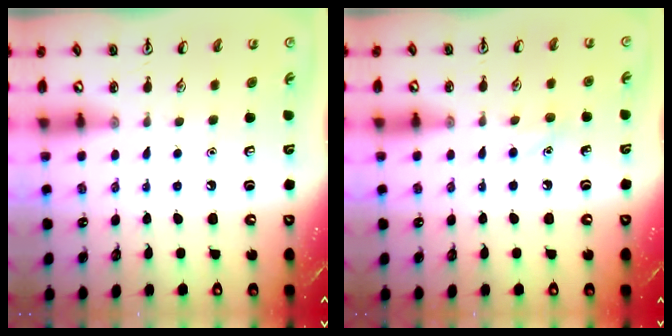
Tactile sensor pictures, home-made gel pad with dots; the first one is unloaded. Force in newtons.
{"total": 5.2, "press": 5.0, "slide": 1.6}